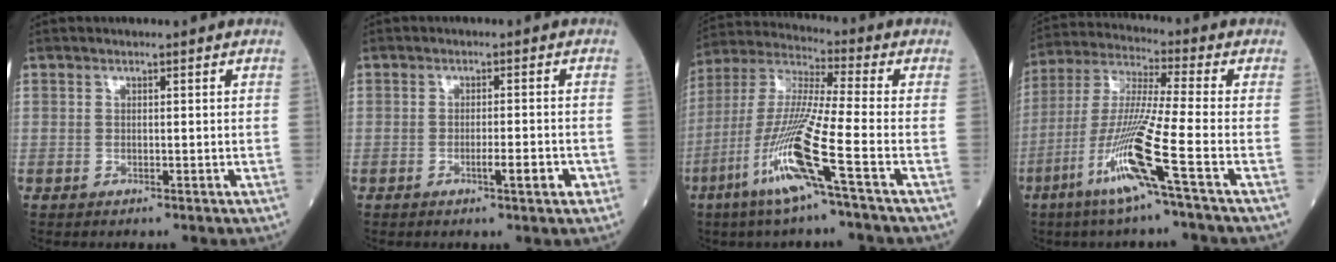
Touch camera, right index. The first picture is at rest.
{"total": 3.3, "force": [-1.4, 0.3, 2.9], "torque": [-0.046, 0.000, -0.021]}
{"total": 14.4, "force": [-6.4, -0.9, 12.9], "torque": [-0.273, -0.017, -0.130]}
{"total": 13.4, "force": [-6.1, -1.7, 11.8], "torque": [-0.244, -0.020, -0.124]}